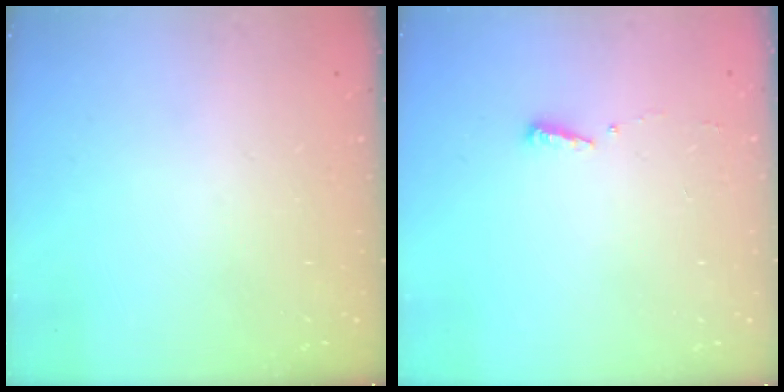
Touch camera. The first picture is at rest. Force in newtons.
{"total": 3.6, "press": 3.5, "slide": 0.8}